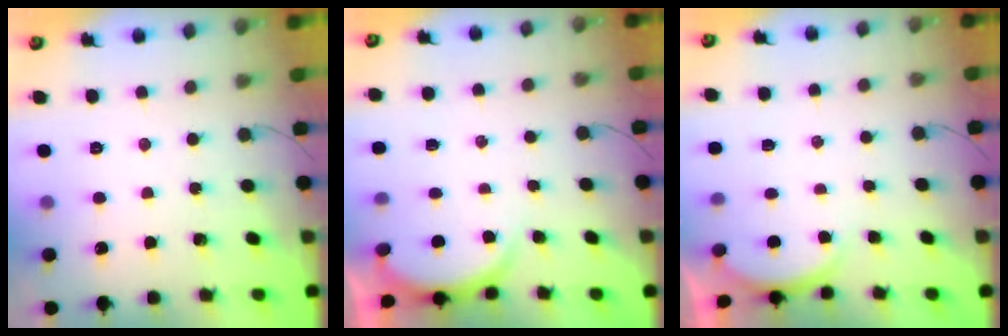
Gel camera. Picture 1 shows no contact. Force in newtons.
{"total": 2.8, "press": 2.7, "slide": 0.6}
{"total": 2.4, "press": 2.4, "slide": 0.6}